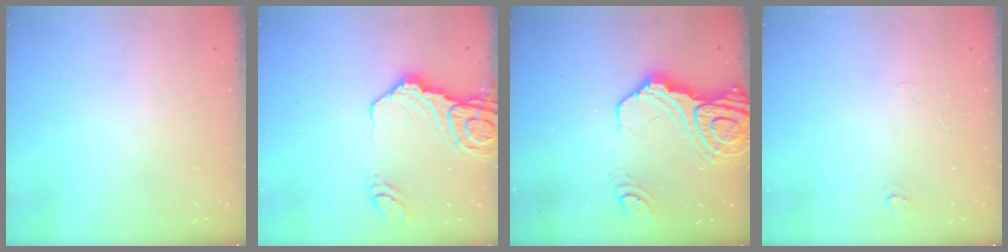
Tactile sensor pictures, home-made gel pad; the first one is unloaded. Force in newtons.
{"total": 13.6, "press": 13.5, "slide": 1.7}
{"total": 18.8, "press": 18.7, "slide": 2.5}
{"total": 3.8, "press": 3.8, "slide": 0.4}